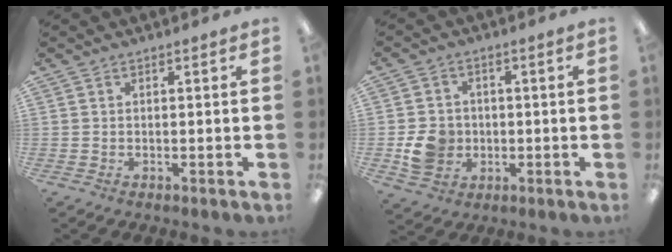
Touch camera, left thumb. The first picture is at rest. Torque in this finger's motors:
{"motor_torque": [-0.03, 0.04, 0.13, -0.13, 0.01]}